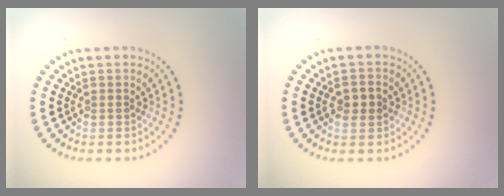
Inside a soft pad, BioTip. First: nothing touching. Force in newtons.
{"total": 2.0, "press": 2.0, "slide": 0.1}